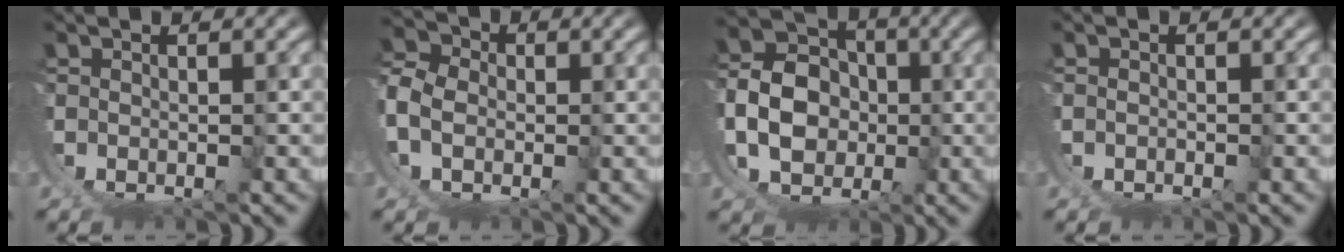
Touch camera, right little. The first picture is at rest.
{"total": 8.9, "force": [3.1, 6.9, 4.6], "torque": [-0.107, 0.006, 0.036]}
{"total": 11.5, "force": [2.7, 9.4, 6.1], "torque": [-0.155, -0.028, 0.053]}
{"total": 1.2, "force": [-0.3, 1.1, 0.3], "torque": [-0.012, -0.001, -0.006]}